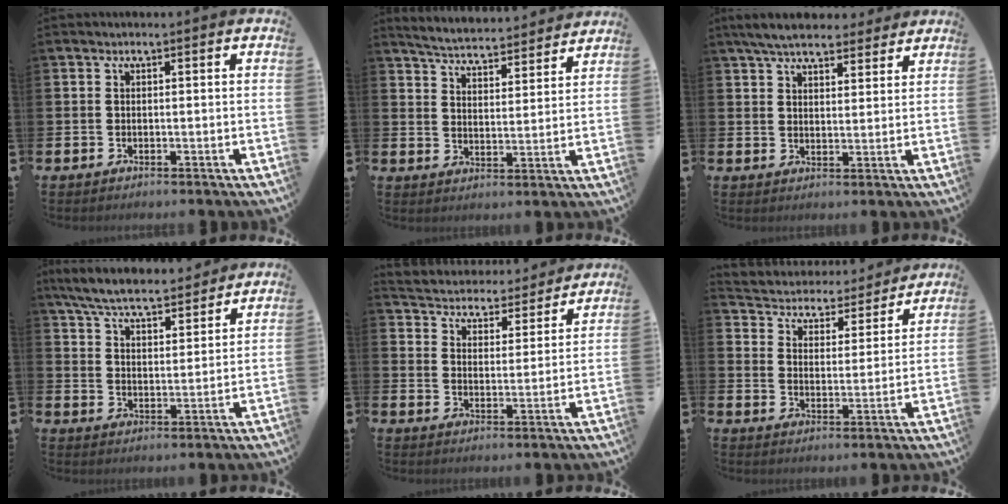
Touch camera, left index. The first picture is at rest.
{"total": 5.0, "force": [5.0, 0.4, 0.3], "torque": [-0.034, -0.041, 0.086]}
{"total": 6.2, "force": [5.8, 1.6, 1.7], "torque": [-0.043, -0.020, 0.104]}
{"total": 7.0, "force": [6.6, 0.9, 2.0], "torque": [-0.071, -0.042, 0.117]}
{"total": 4.4, "force": [4.3, 1.1, 0.1], "torque": [-0.026, -0.044, 0.068]}
{"total": 4.2, "force": [4.0, 1.4, 0.3], "torque": [-0.036, -0.037, 0.063]}